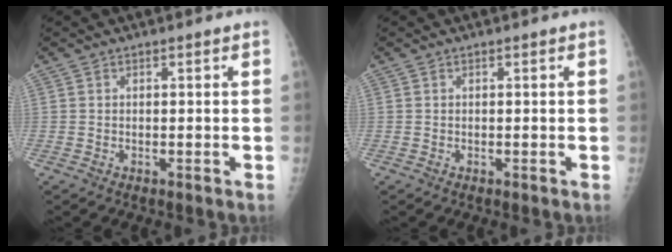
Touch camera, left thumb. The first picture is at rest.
{"total": 0.0}